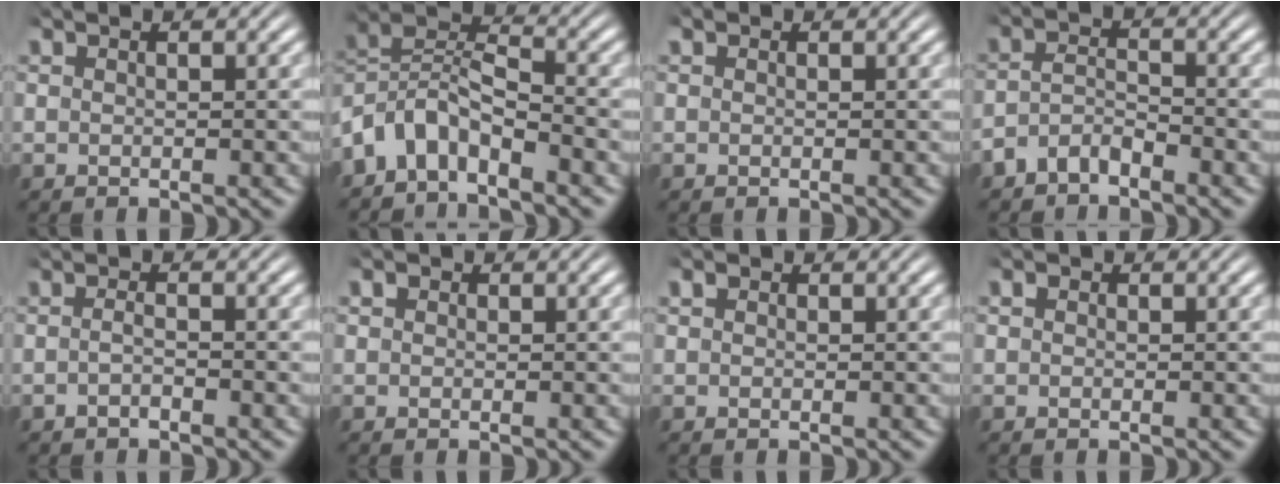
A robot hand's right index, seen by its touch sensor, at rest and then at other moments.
{"total": 8.0, "force": [-1.7, 6.5, 4.3], "torque": [-0.105, -0.017, -0.038]}
{"total": 0.0}
{"total": 3.3, "force": [-2.7, 1.4, 1.1], "torque": [-0.018, -0.010, -0.045]}
{"total": 1.5, "force": [-1.2, 0.4, 0.8], "torque": [-0.020, -0.010, -0.021]}
{"total": 1.0, "force": [0.3, 0.9, 0.4], "torque": [-0.010, -0.006, 0.004]}
{"total": 0.6, "force": [0.3, 0.5, 0.2], "torque": [-0.009, -0.007, 0.008]}
{"total": 0.7, "force": [0.1, 0.6, 0.3], "torque": [-0.007, -0.006, 0.001]}